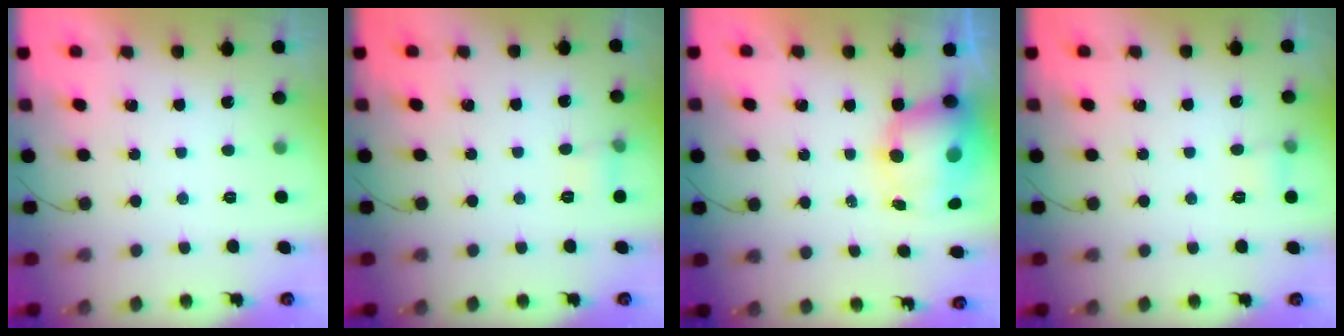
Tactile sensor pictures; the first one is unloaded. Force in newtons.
{"total": 5.1, "press": 4.8, "slide": 1.7}
{"total": 10.9, "press": 10.5, "slide": 2.9}
{"total": 3.8, "press": 3.6, "slide": 1.1}